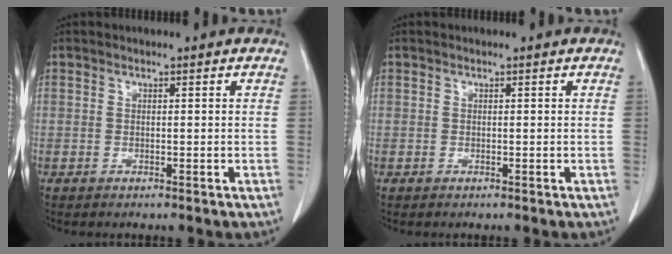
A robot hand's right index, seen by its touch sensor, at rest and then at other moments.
{"total": 0.0}